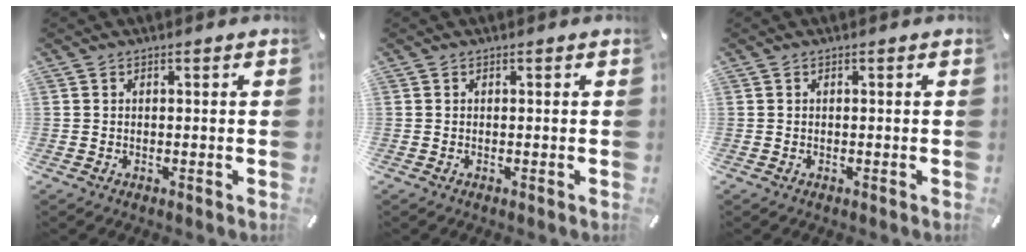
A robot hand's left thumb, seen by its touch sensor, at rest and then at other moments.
{"total": 0.0}
{"total": 0.0}